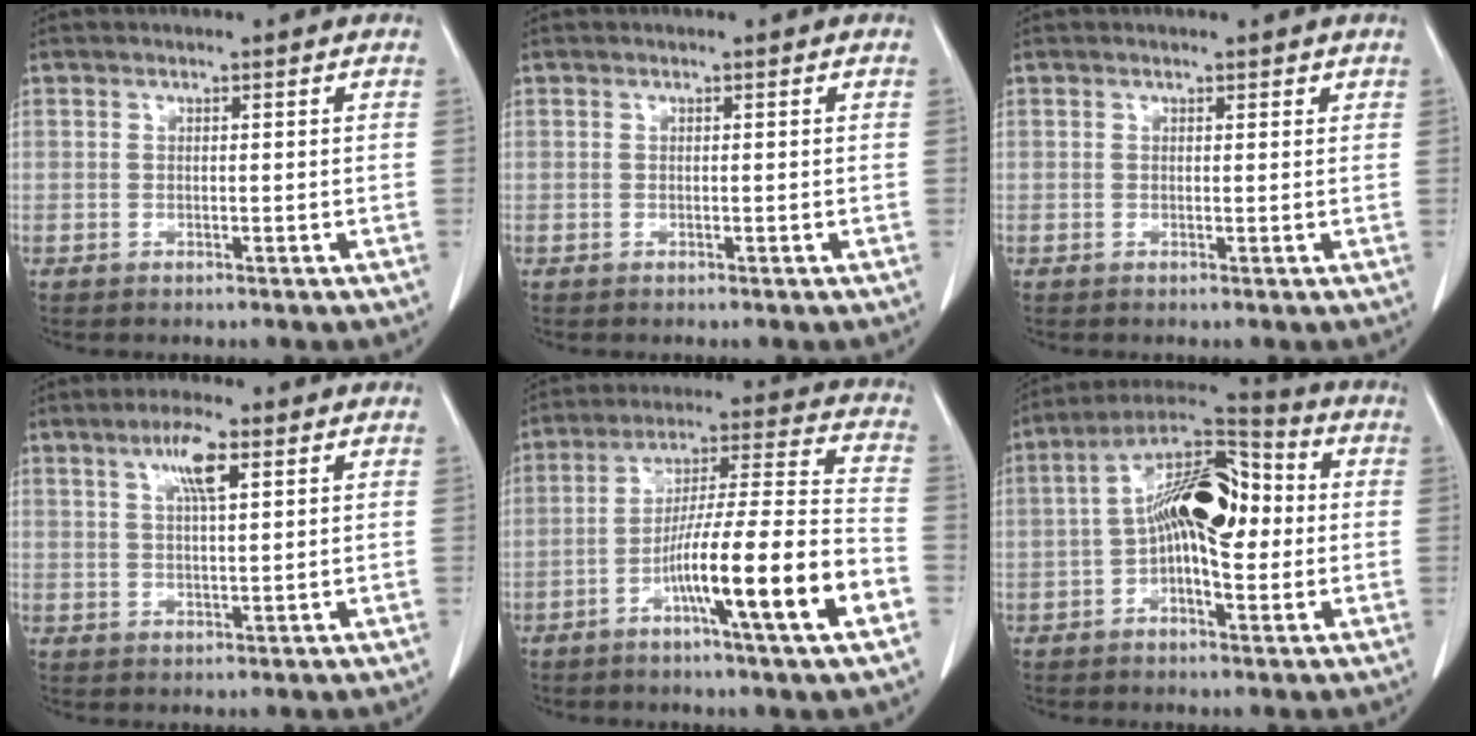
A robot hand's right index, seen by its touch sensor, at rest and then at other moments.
{"total": 0.0}
{"total": 0.8, "force": [0.6, 0.5, 0.1], "torque": [0.002, 0.003, 0.005]}
{"total": 5.2, "force": [2.5, 0.7, 4.5], "torque": [-0.083, 0.003, 0.043]}
{"total": 16.6, "force": [-6.6, 0.0, 15.3], "torque": [-0.256, 0.000, -0.108]}
{"total": 13.9, "force": [0.3, 5.3, 12.9], "torque": [-0.230, 0.041, -0.001]}